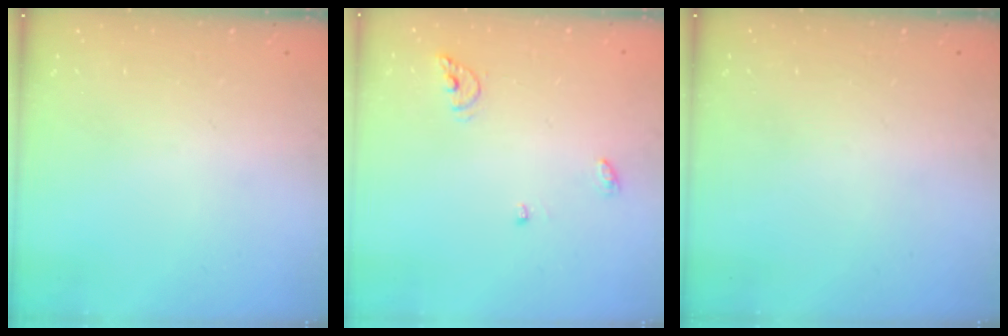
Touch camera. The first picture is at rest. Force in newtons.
{"total": 5.7, "press": 5.7, "slide": 0.5}
{"total": 0.0}